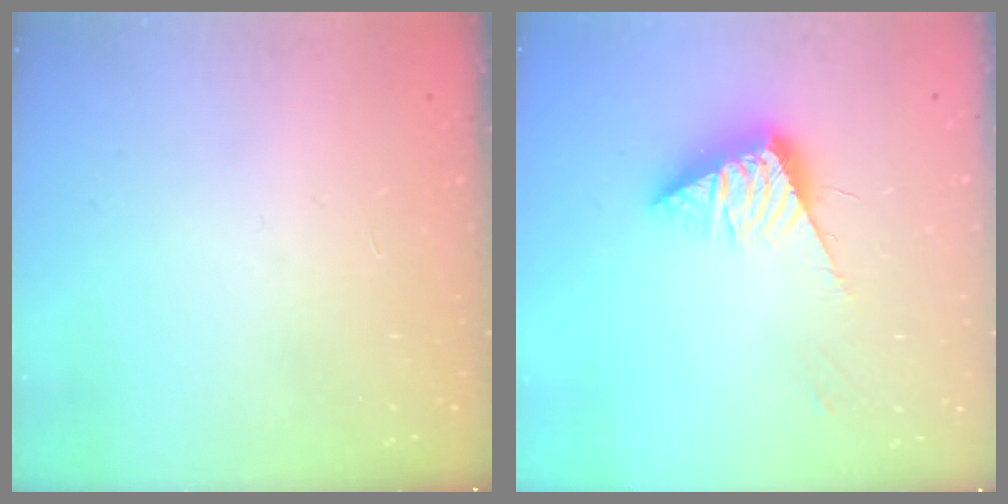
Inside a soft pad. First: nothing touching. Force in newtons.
{"total": 10.5, "press": 10.5, "slide": 0.4}